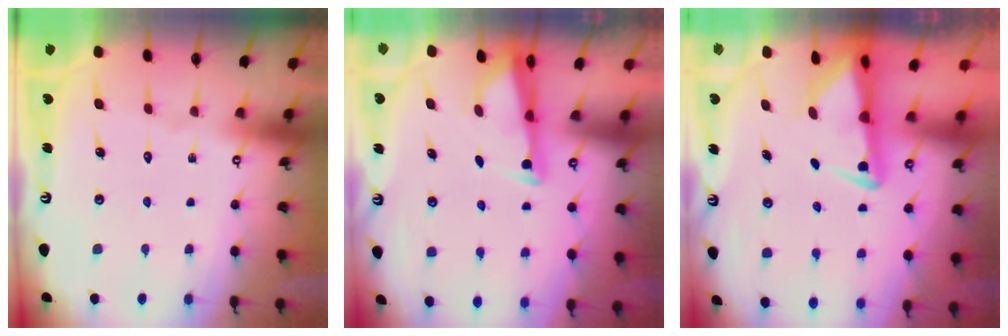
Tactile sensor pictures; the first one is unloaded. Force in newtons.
{"total": 2.9, "press": 2.8, "slide": 0.7}
{"total": 3.9, "press": 3.8, "slide": 1.0}